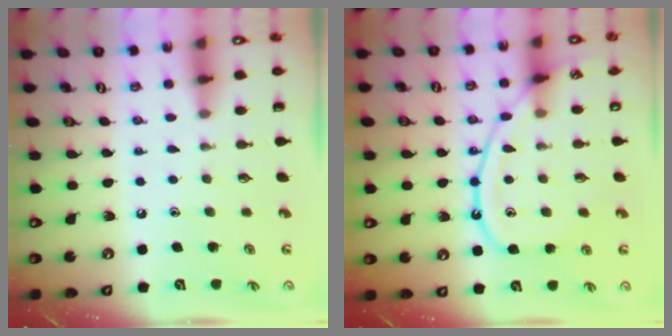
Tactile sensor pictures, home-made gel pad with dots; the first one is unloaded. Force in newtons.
{"total": 12.7, "press": 12.6, "slide": 1.4}